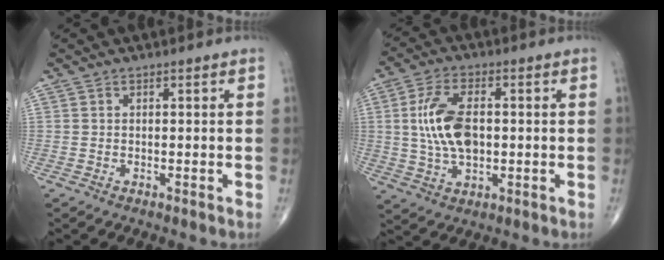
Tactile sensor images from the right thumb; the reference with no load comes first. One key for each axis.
{"total": 11.1, "fx": 0.6, "fy": 5.9, "fz": 9.4, "tx": -0.183, "ty": 0.005, "tz": 0.015}